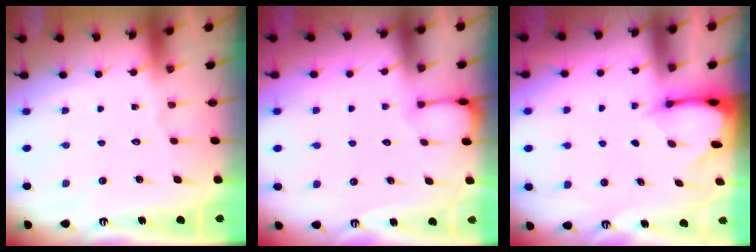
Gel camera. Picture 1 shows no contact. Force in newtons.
{"total": 2.0, "press": 2.0, "slide": 0.3}
{"total": 2.5, "press": 2.5, "slide": 0.3}